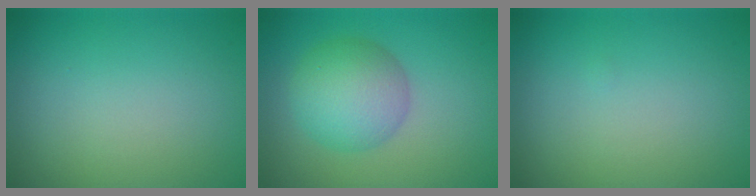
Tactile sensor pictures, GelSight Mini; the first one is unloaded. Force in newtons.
{"total": 5.4, "press": 5.4, "slide": 0.1}
{"total": 0.0}